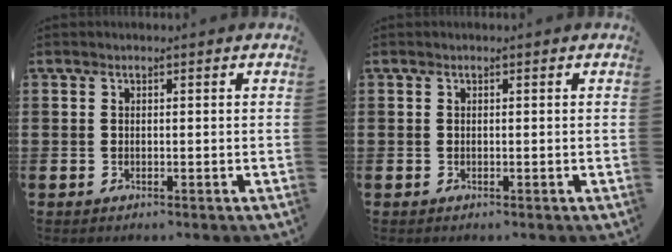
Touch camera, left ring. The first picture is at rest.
{"total": 0.0}